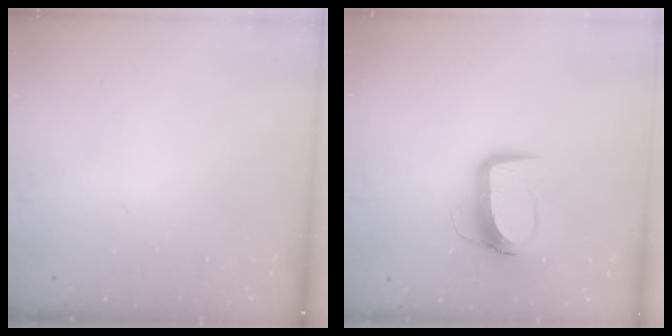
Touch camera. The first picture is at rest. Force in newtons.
{"total": 11.2, "press": 11.1, "slide": 1.2}